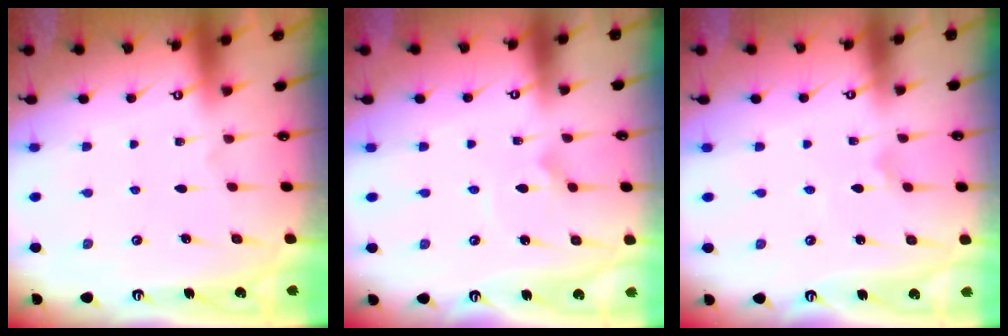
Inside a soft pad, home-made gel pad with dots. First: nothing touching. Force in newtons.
{"total": 2.0, "press": 2.0, "slide": 0.1}
{"total": 1.8, "press": 1.7, "slide": 0.1}